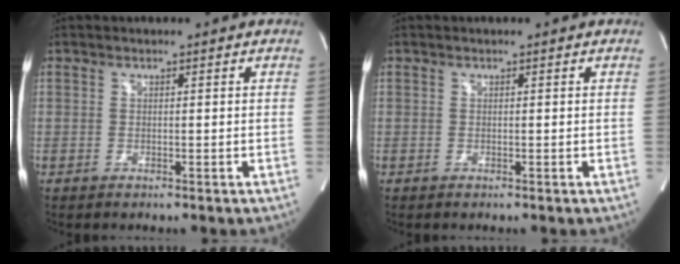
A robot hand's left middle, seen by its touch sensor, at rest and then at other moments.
{"total": 0.0}